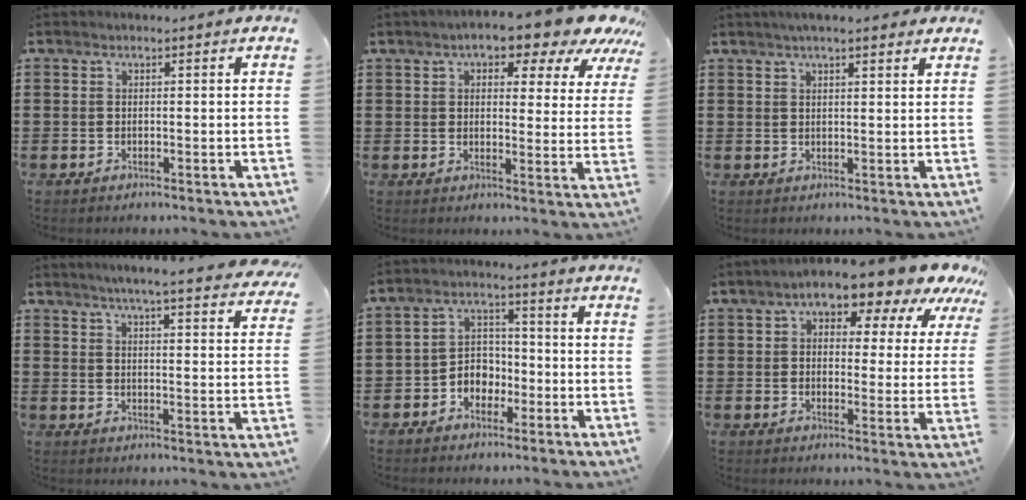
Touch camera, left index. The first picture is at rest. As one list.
[{"total": 8.2, "force": [6.4, 2.1, 4.6], "torque": [-0.083, -0.033, 0.105]}, {"total": 3.3, "force": [2.7, 0.4, 1.8], "torque": [-0.041, 0.006, 0.049]}, {"total": 4.8, "force": [4.4, -0.6, 1.8], "torque": [-0.053, -0.025, 0.073]}, {"total": 4.6, "force": [-2.6, 3.5, 1.3], "torque": [-0.034, 0.011, -0.054]}, {"total": 9.3, "force": [7.3, 3.1, 4.9], "torque": [-0.087, -0.046, 0.119]}]